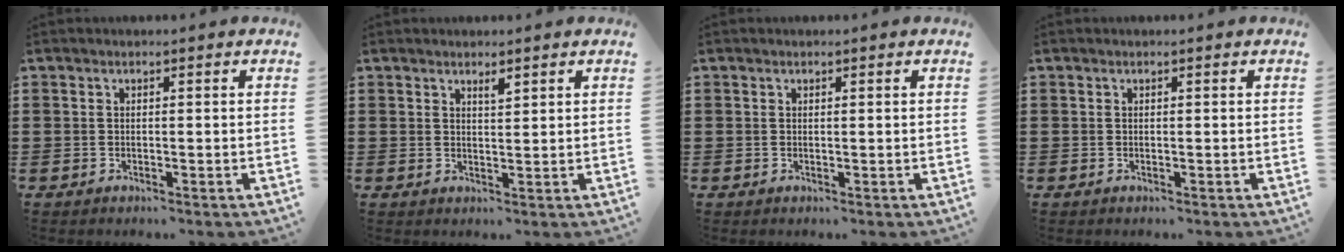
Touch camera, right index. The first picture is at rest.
{"total": 1.5, "force": [1.3, 0.3, 0.7], "torque": [-0.008, -0.001, 0.021]}
{"total": 0.0}
{"total": 0.0}